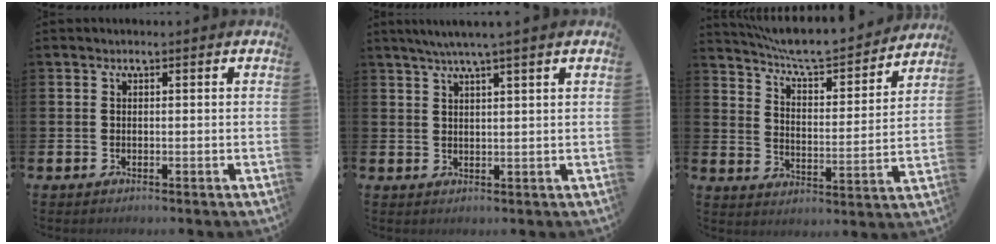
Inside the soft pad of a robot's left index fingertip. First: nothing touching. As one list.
[{"total": 3.6, "force": [3.1, -0.7, 1.8], "torque": [-0.049, -0.002, 0.056]}, {"total": 7.3, "force": [7.1, 0.8, 1.7], "torque": [-0.072, -0.054, 0.121]}]